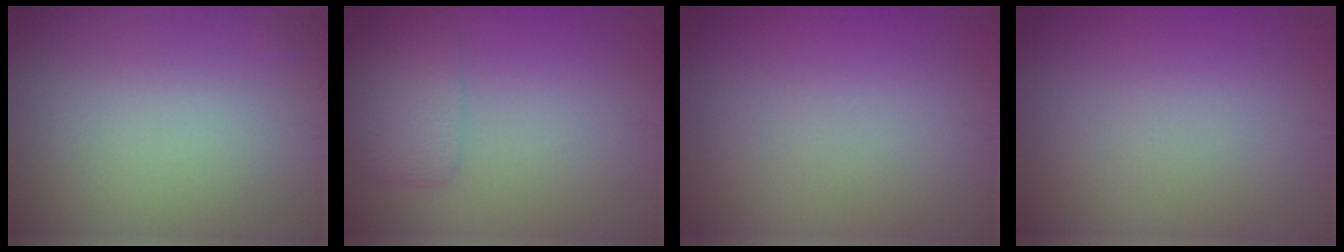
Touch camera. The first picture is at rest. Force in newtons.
{"total": 2.6, "press": 2.6, "slide": 0.0}
{"total": 0.0}
{"total": 0.0}